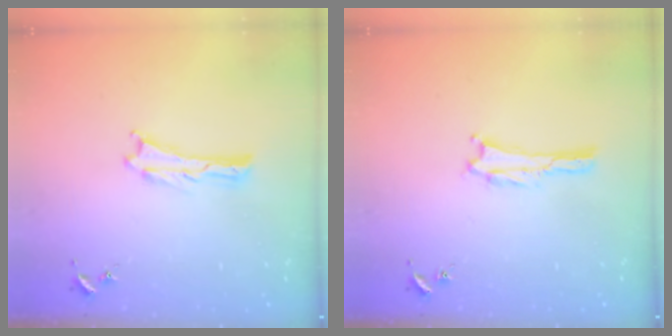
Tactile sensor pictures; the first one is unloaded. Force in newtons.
{"total": 0.0}